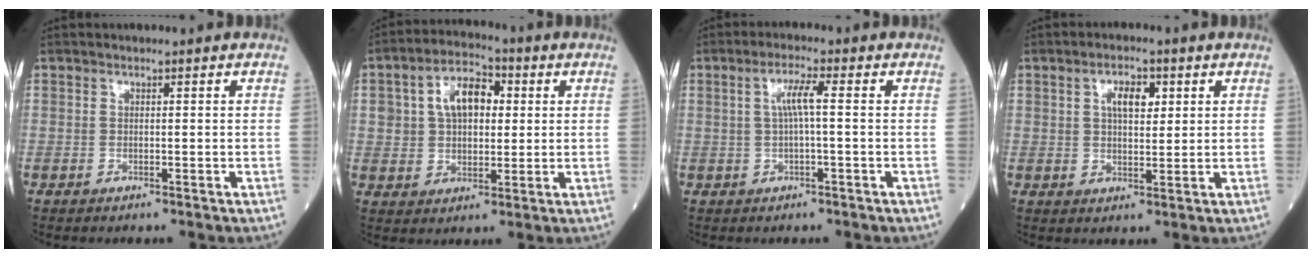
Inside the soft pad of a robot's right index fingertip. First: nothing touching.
{"total": 8.7, "force": [2.1, 5.4, 6.5], "torque": [-0.119, 0.030, 0.040]}
{"total": 3.7, "force": [0.4, 0.1, 3.7], "torque": [-0.073, 0.010, 0.008]}
{"total": 4.6, "force": [1.7, 2.1, 3.8], "torque": [-0.064, 0.007, 0.027]}